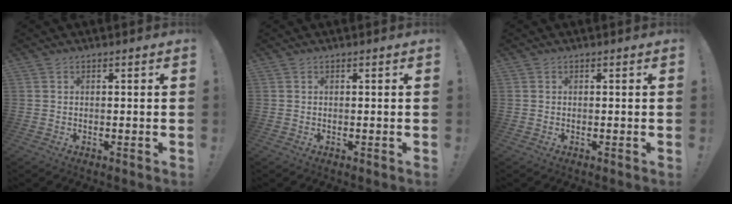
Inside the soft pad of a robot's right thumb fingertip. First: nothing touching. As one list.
[{"total": 0.0}, {"total": 0.0}]